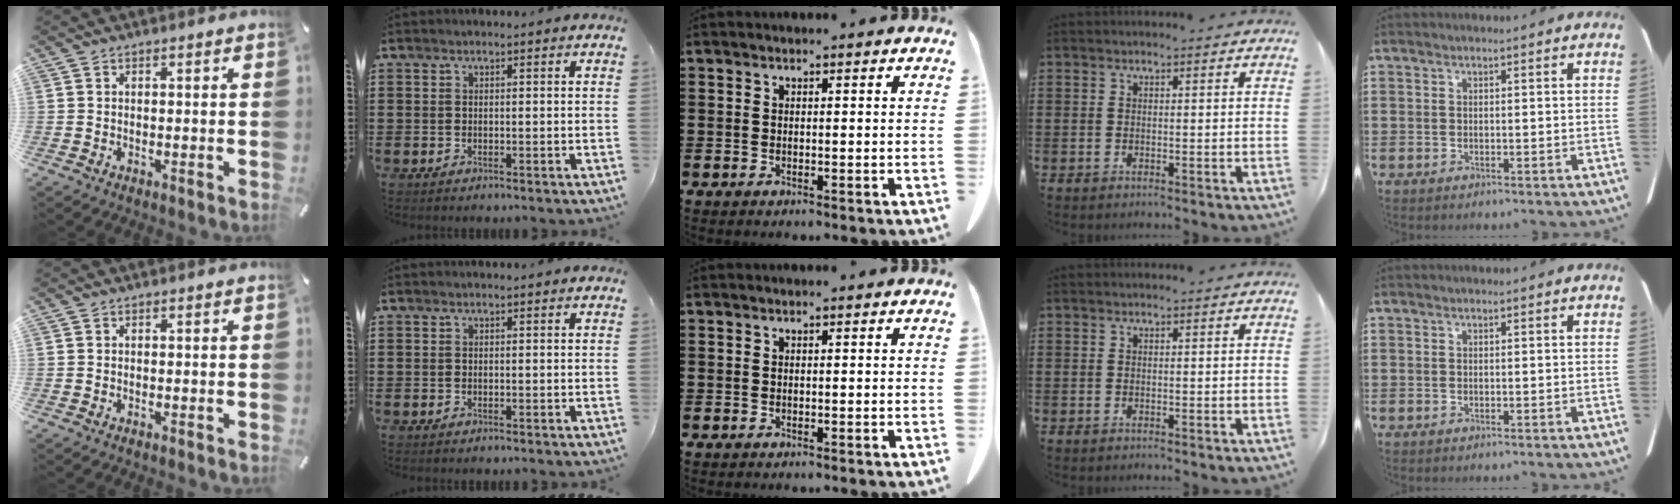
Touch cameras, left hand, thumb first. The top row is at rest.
{}